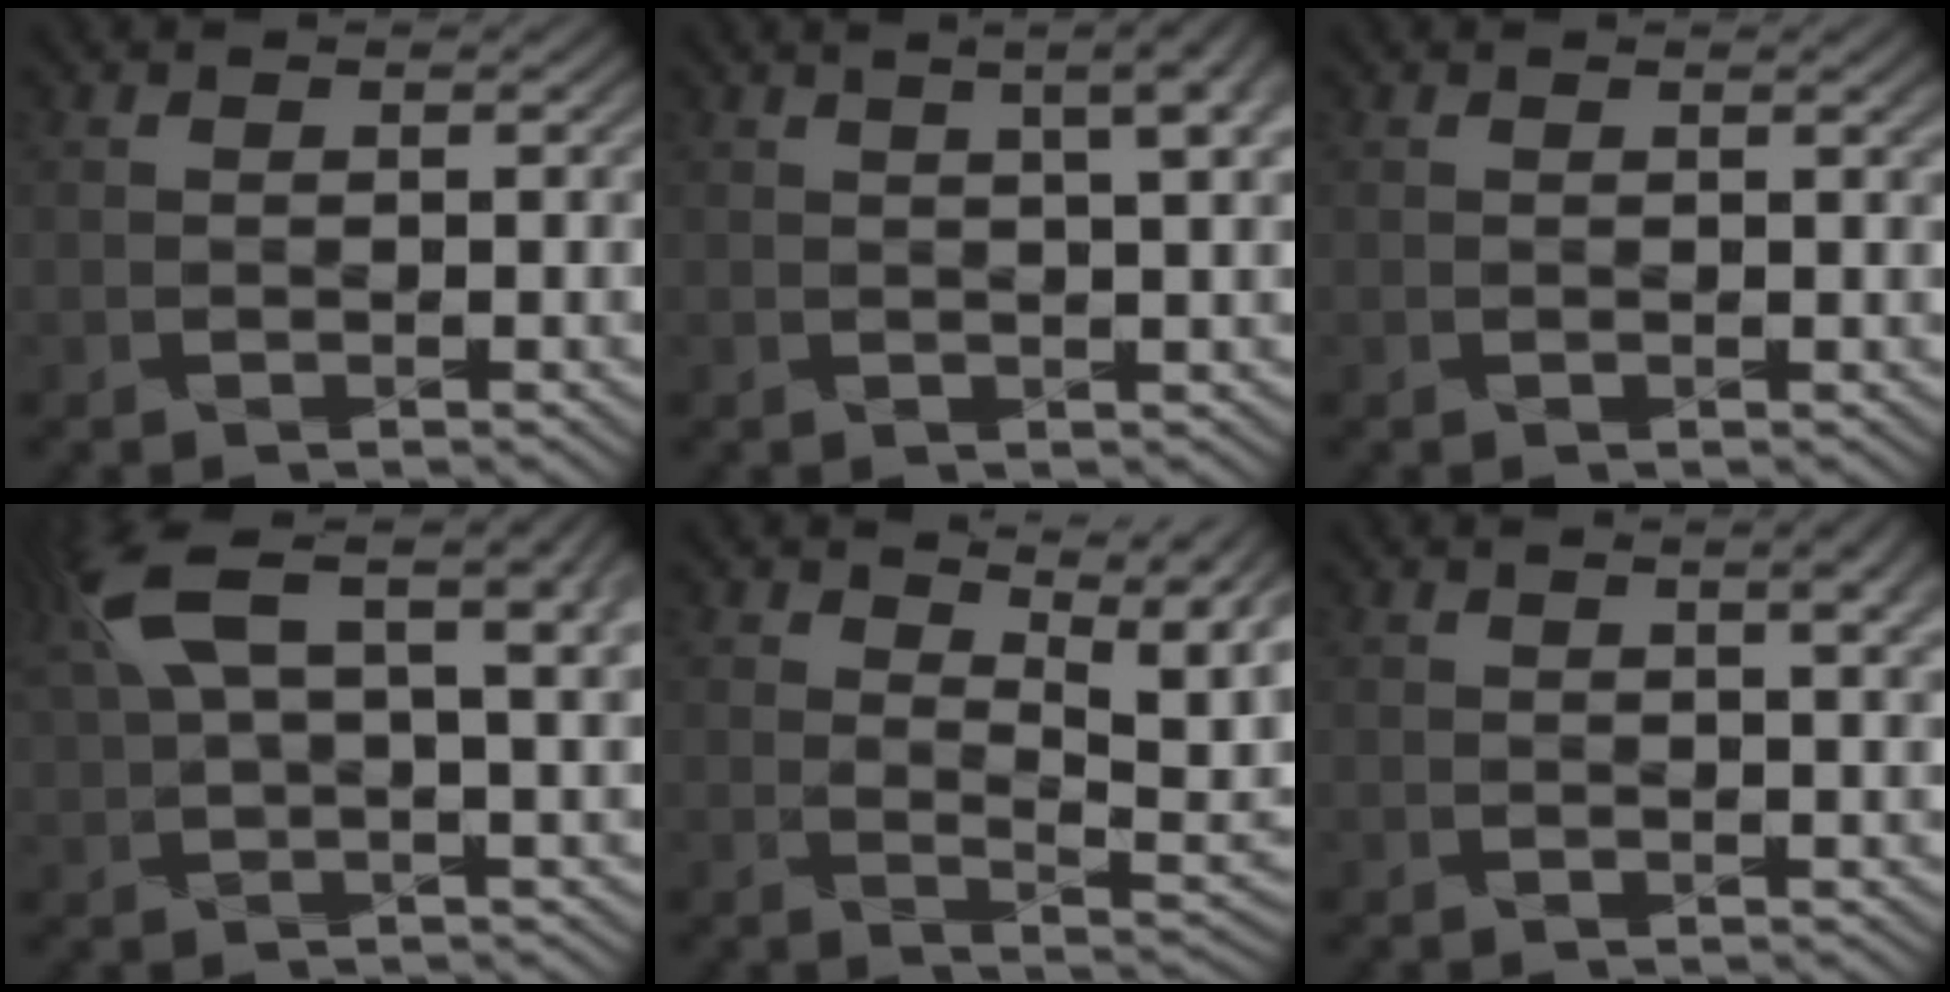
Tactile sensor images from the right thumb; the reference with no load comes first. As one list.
[{"total": 7.3, "force": [3.1, 2.5, 6.1], "torque": [-0.056, 0.030, 0.023]}, {"total": 0.7, "force": [0.5, -0.1, 0.5], "torque": [-0.006, 0.002, 0.006]}, {"total": 13.8, "force": [6.6, 4.4, 11.2], "torque": [-0.238, 0.029, 0.118]}, {"total": 8.6, "force": [5.3, 3.4, 5.9], "torque": [-0.092, -0.001, 0.065]}, {"total": 3.1, "force": [1.5, 0.7, 2.7], "torque": [-0.036, 0.005, 0.016]}]